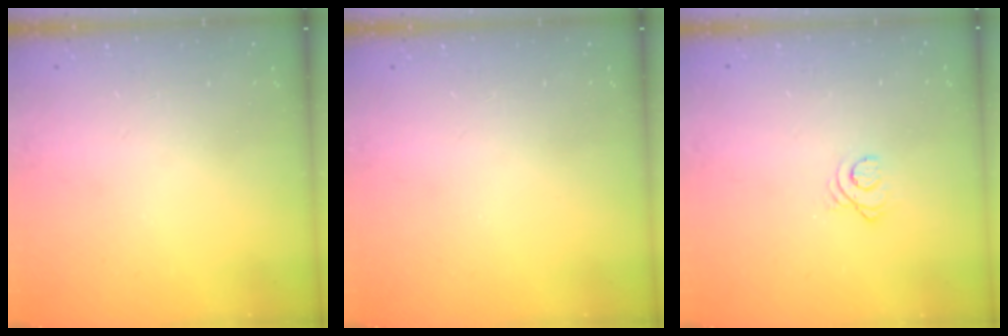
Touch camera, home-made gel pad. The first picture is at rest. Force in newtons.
{"total": 0.0}
{"total": 2.6, "press": 2.6, "slide": 0.3}